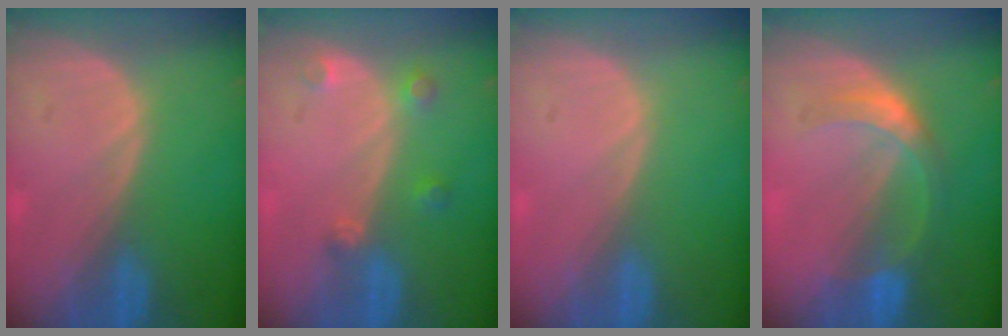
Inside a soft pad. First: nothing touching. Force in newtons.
{"total": 2.6, "press": 2.6, "slide": 0.4}
{"total": 0.0}
{"total": 5.5, "press": 5.1, "slide": 2.1}